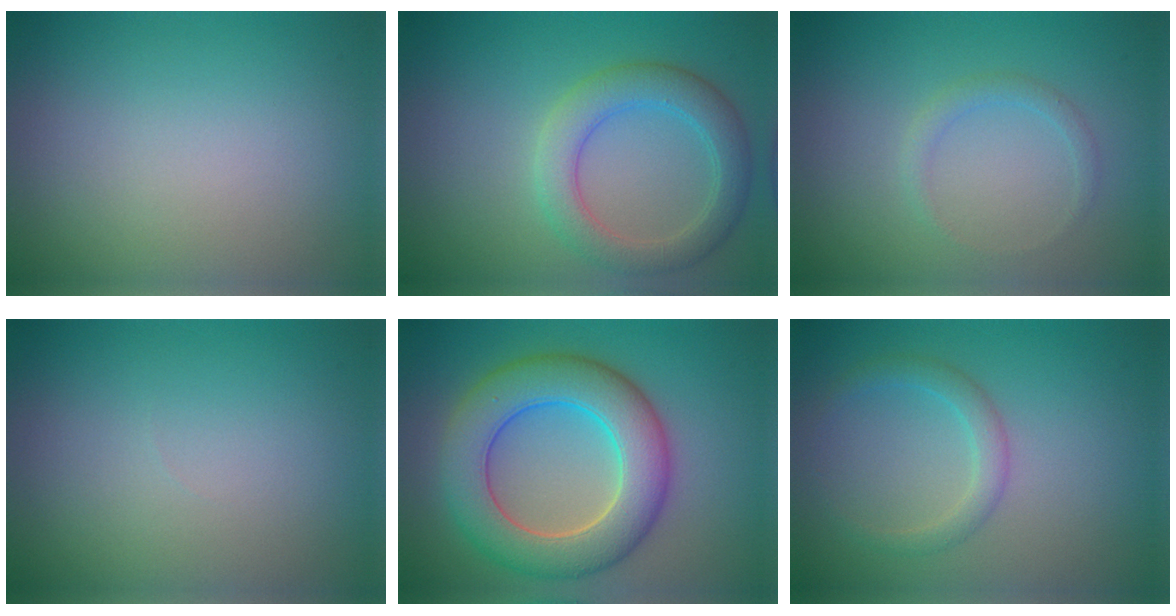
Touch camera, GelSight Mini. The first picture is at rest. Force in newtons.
{"total": 4.3, "press": 4.3, "slide": 0.2}
{"total": 1.1, "press": 1.1, "slide": 0.1}
{"total": 0.0}
{"total": 8.4, "press": 8.4, "slide": 0.6}
{"total": 2.0, "press": 2.0, "slide": 0.1}